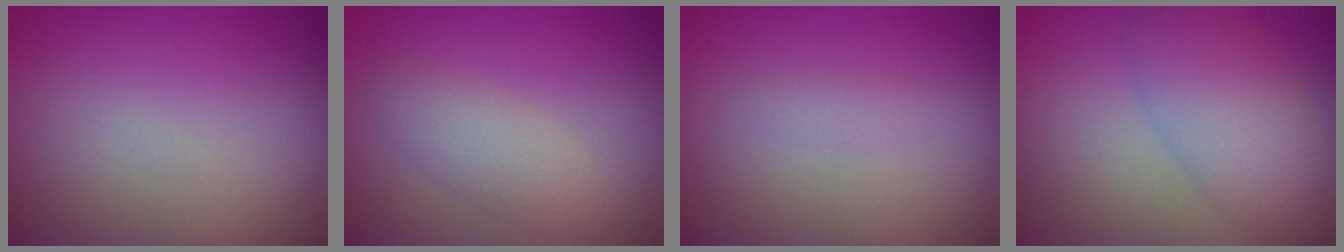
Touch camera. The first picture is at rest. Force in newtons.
{"total": 2.8, "press": 2.8, "slide": 0.1}
{"total": 0.8, "press": 0.8, "slide": 0.1}
{"total": 5.6, "press": 5.6, "slide": 0.2}